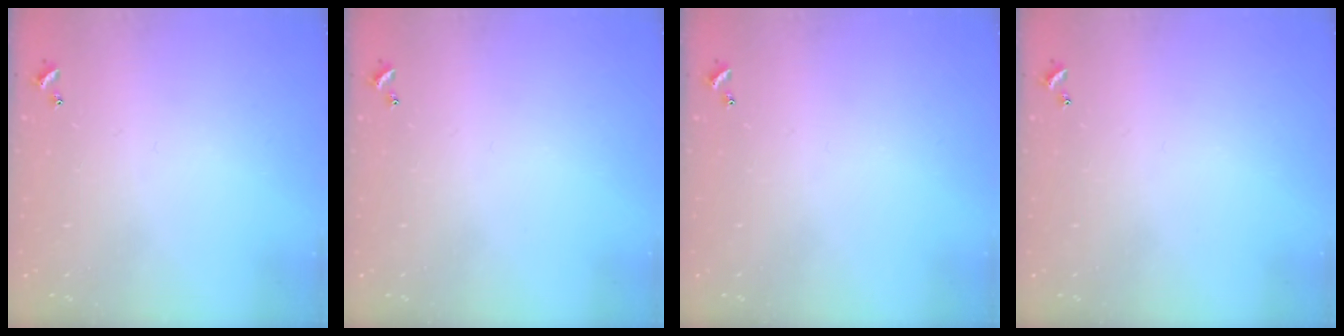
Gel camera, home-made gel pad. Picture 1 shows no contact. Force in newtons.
{"total": 0.0}
{"total": 0.0}
{"total": 0.0}